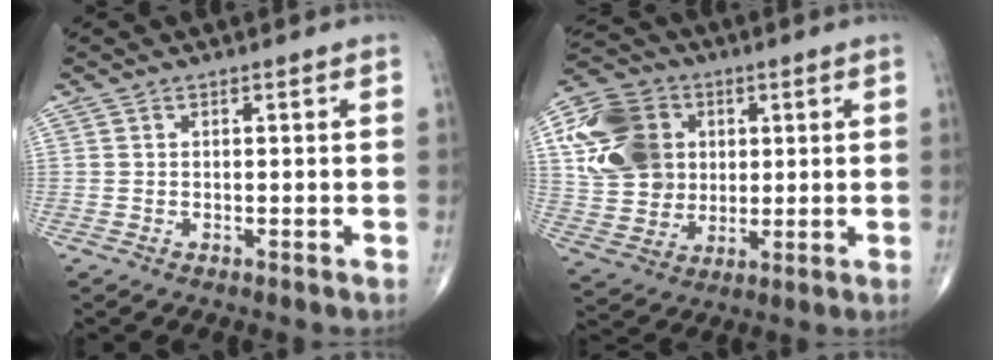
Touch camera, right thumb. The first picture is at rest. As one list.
[{"total": 16.1, "force": [3.7, 13.2, 8.4], "torque": [-0.146, 0.003, 0.066]}]